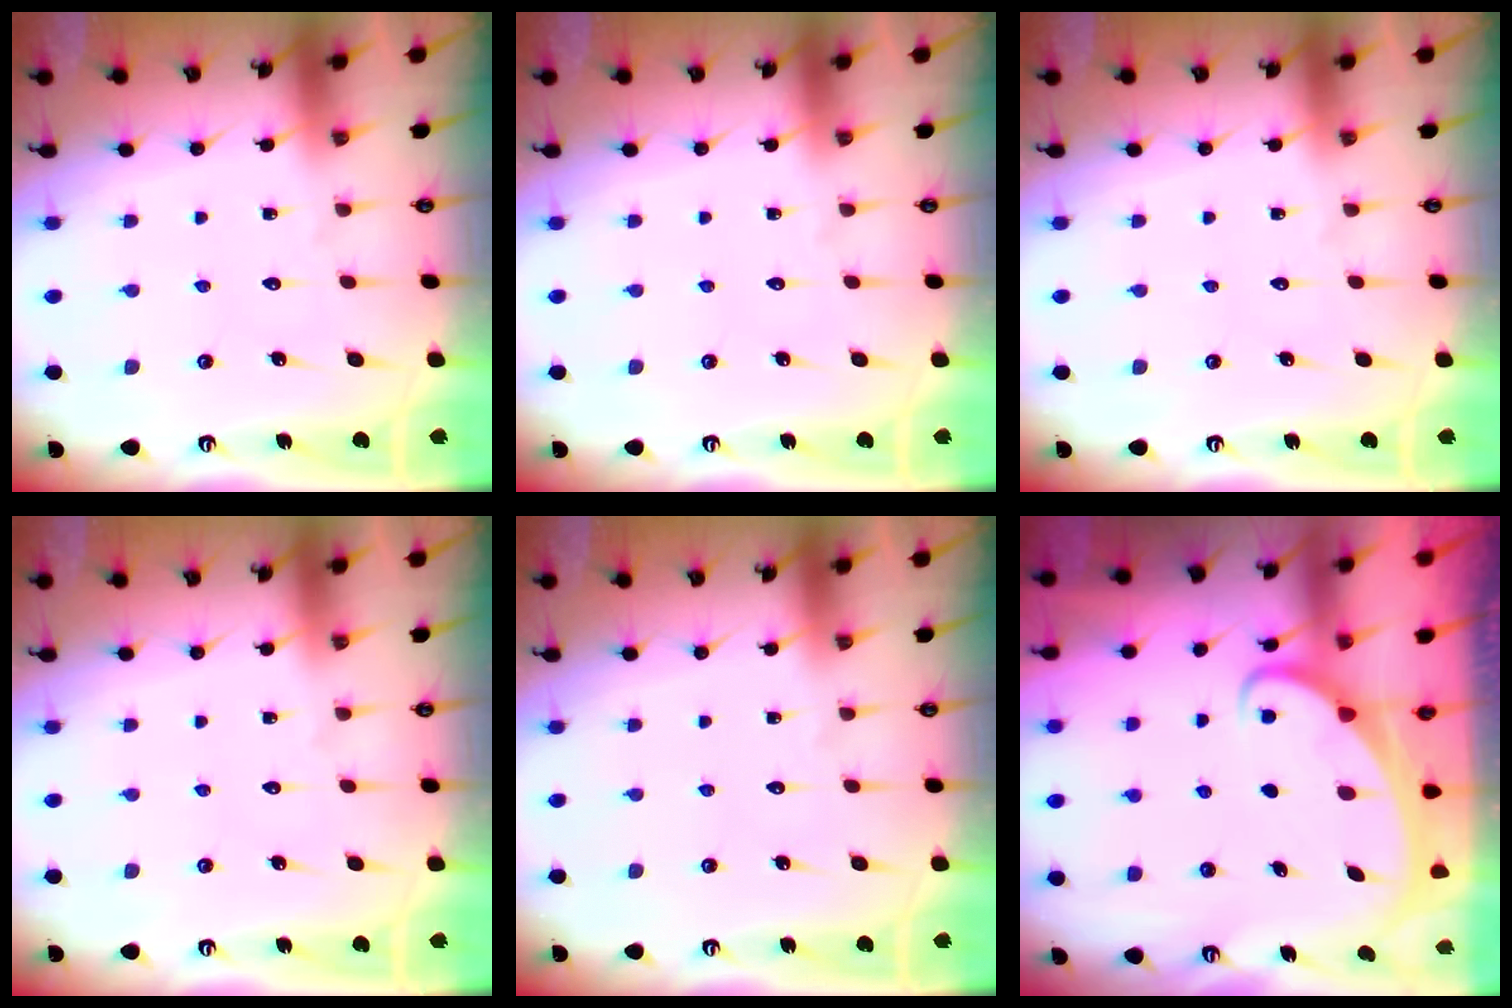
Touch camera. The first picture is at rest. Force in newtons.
{"total": 0.0}
{"total": 0.0}
{"total": 0.0}
{"total": 0.0}
{"total": 2.2, "press": 2.2, "slide": 0.3}